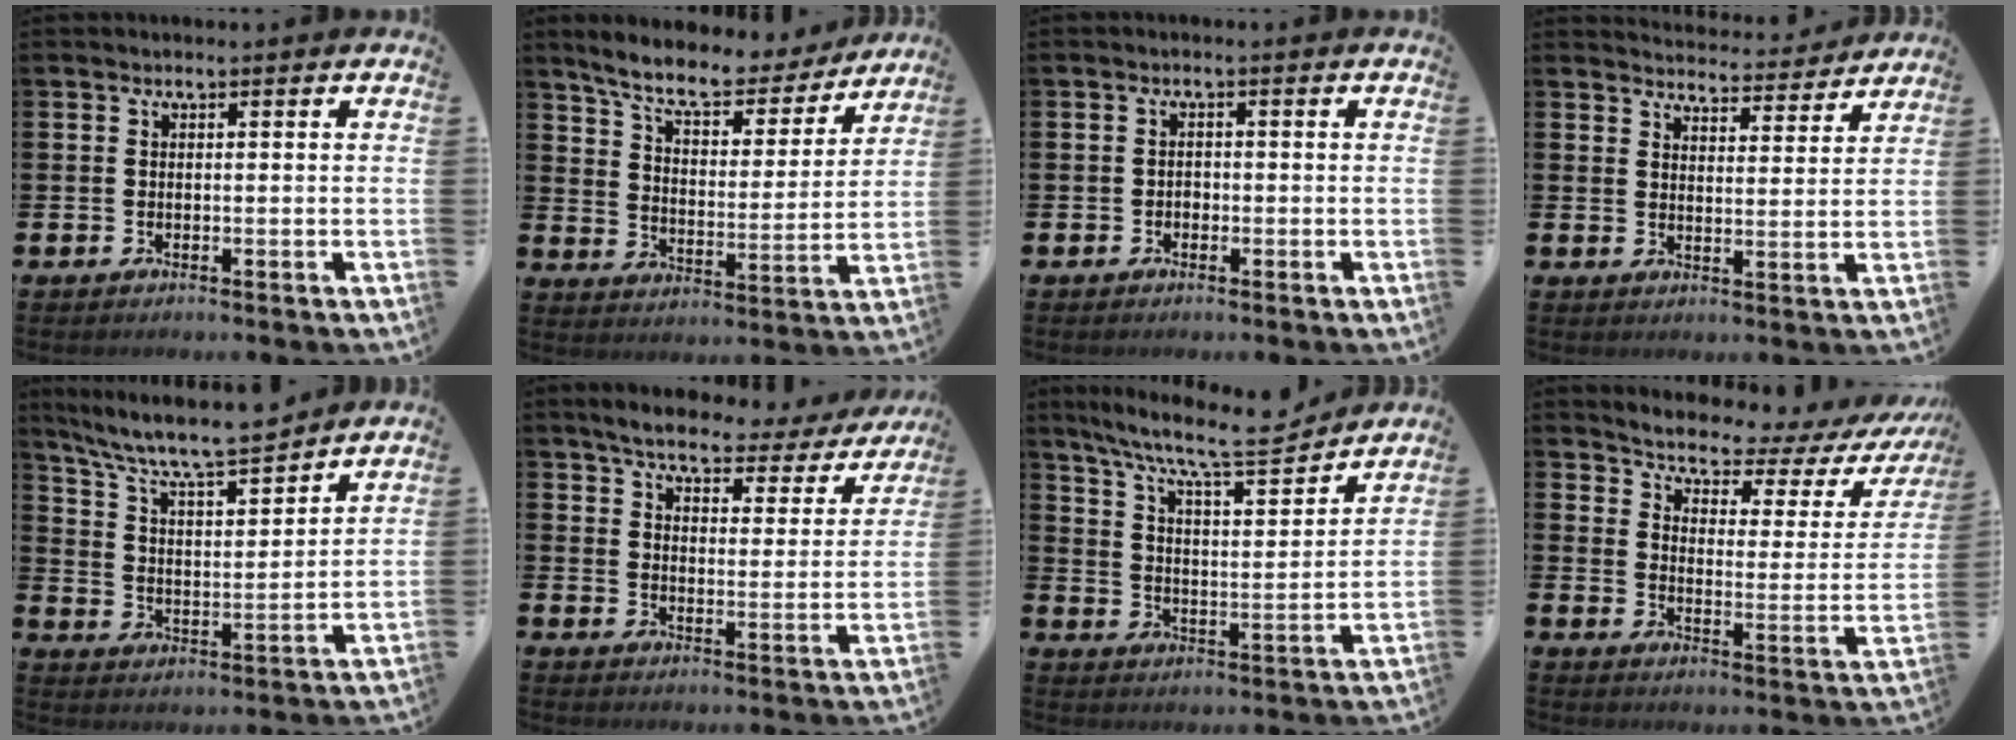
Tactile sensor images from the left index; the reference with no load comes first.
{"total": 8.6, "force": [7.8, 2.0, 2.9], "torque": [-0.087, -0.050, 0.135]}
{"total": 1.0, "force": [-0.6, 0.8, 0.2], "torque": [-0.002, 0.001, -0.013]}
{"total": 4.4, "force": [4.4, 0.5, 0.2], "torque": [-0.008, -0.036, 0.074]}
{"total": 8.6, "force": [8.1, 1.0, 3.0], "torque": [-0.096, -0.056, 0.139]}
{"total": 5.3, "force": [4.9, 1.2, 1.6], "torque": [-0.051, -0.032, 0.078]}
{"total": 9.7, "force": [8.7, 1.1, 4.2], "torque": [-0.110, -0.057, 0.146]}
{"total": 5.4, "force": [5.1, 1.2, 1.2], "torque": [-0.047, -0.045, 0.081]}